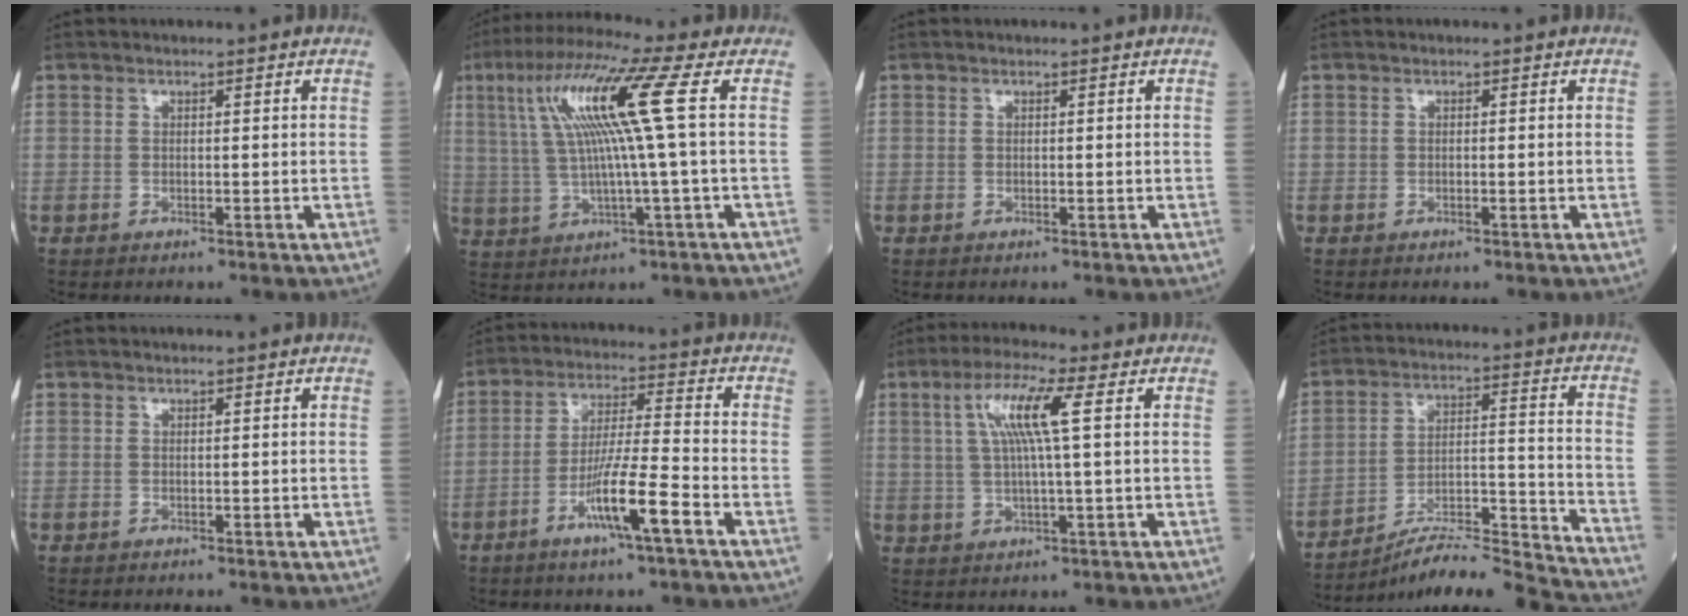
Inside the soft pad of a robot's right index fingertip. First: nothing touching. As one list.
[{"total": 12.3, "force": [3.0, -1.3, 11.9], "torque": [-0.230, 0.027, 0.060]}, {"total": 0.0}, {"total": 0.0}, {"total": 0.0}, {"total": 9.1, "force": [-4.4, -0.3, 7.9], "torque": [-0.152, -0.004, -0.081]}, {"total": 7.8, "force": [2.2, -0.2, 7.5], "torque": [-0.150, 0.011, 0.045]}, {"total": 17.3, "force": [-16.5, -1.6, 5.1], "torque": [-0.086, 0.018, -0.261]}]